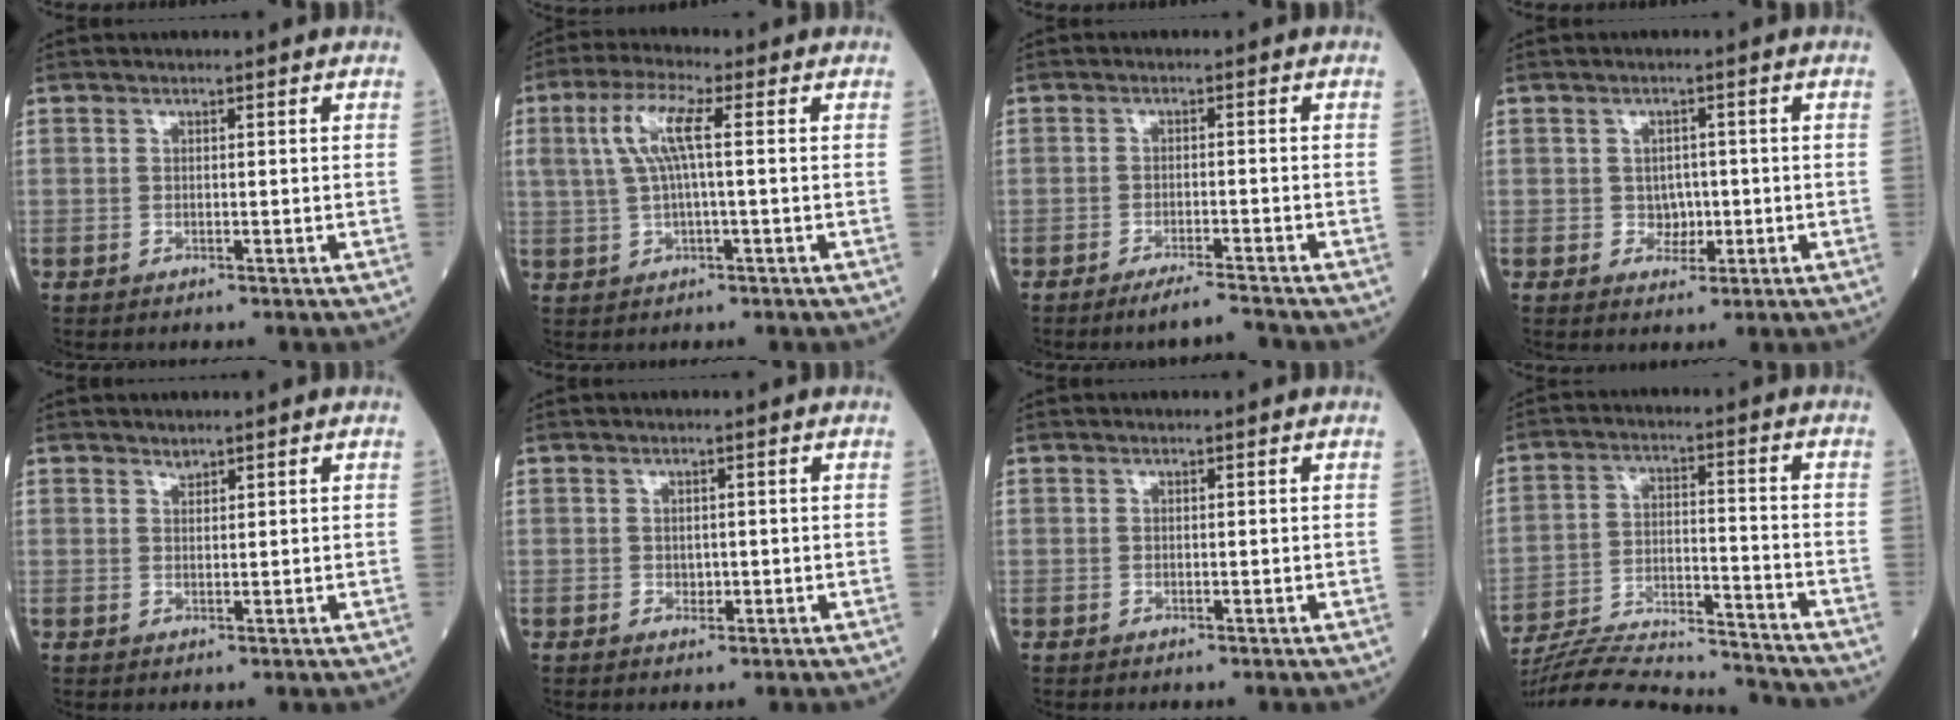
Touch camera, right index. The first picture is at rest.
{"total": 6.7, "force": [1.4, 0.9, 6.5], "torque": [-0.142, 0.019, 0.028]}
{"total": 3.6, "force": [-3.3, -0.7, 1.4], "torque": [-0.024, -0.012, -0.059]}
{"total": 2.5, "force": [-0.4, 2.1, 1.3], "torque": [-0.011, 0.005, -0.004]}
{"total": 0.8, "force": [0.8, 0.2, 0.1], "torque": [-0.004, -0.005, 0.014]}
{"total": 1.0, "force": [-0.2, 0.8, 0.6], "torque": [-0.008, 0.001, -0.002]}
{"total": 0.0}
{"total": 19.9, "force": [-19.2, 1.2, 5.2], "torque": [-0.119, -0.003, -0.297]}